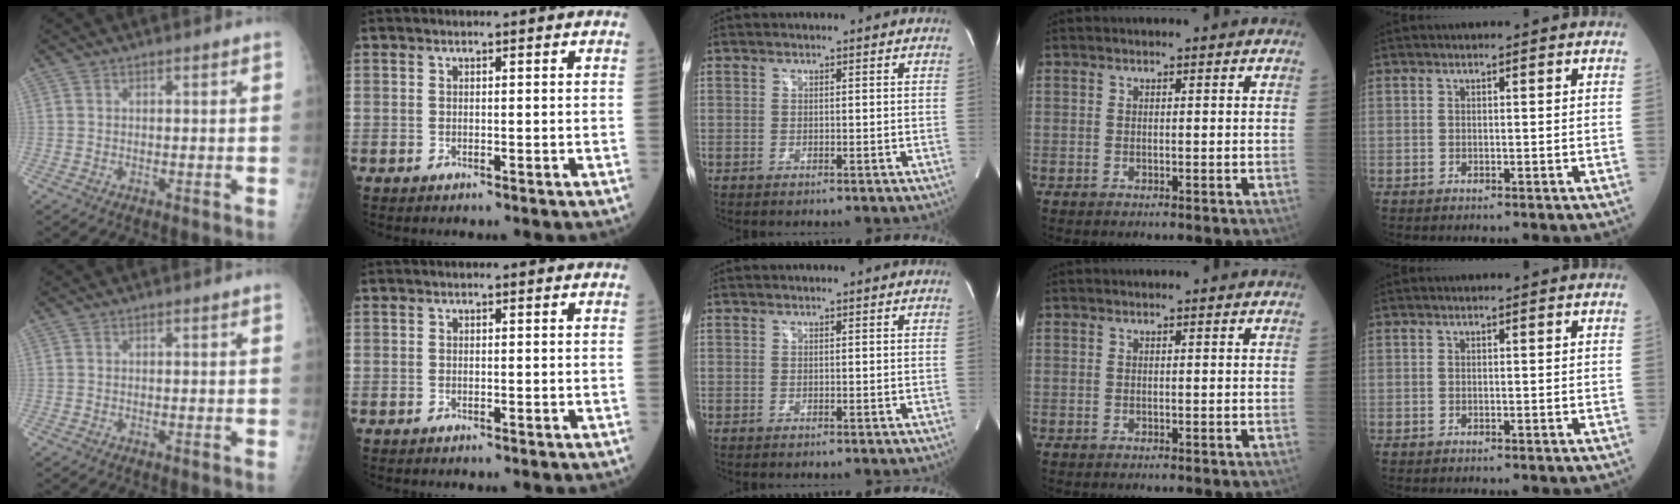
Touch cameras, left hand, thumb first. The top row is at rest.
{}